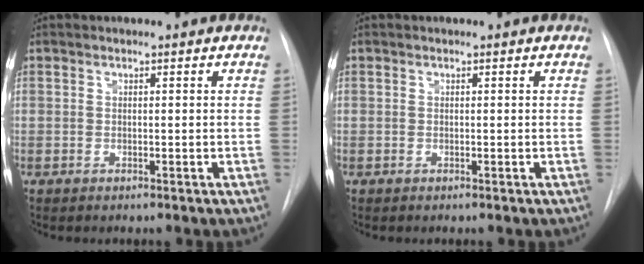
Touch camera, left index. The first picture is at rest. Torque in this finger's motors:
{"motor_torque": [-0.08, 0.07, 0.00, 0.00]}